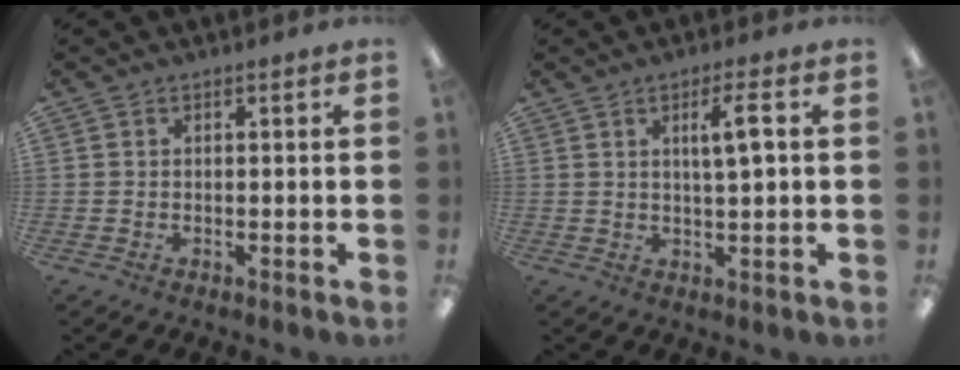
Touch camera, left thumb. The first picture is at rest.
{"total": 4.9, "force": [1.7, 1.1, 4.5], "torque": [-0.083, 0.001, 0.023]}